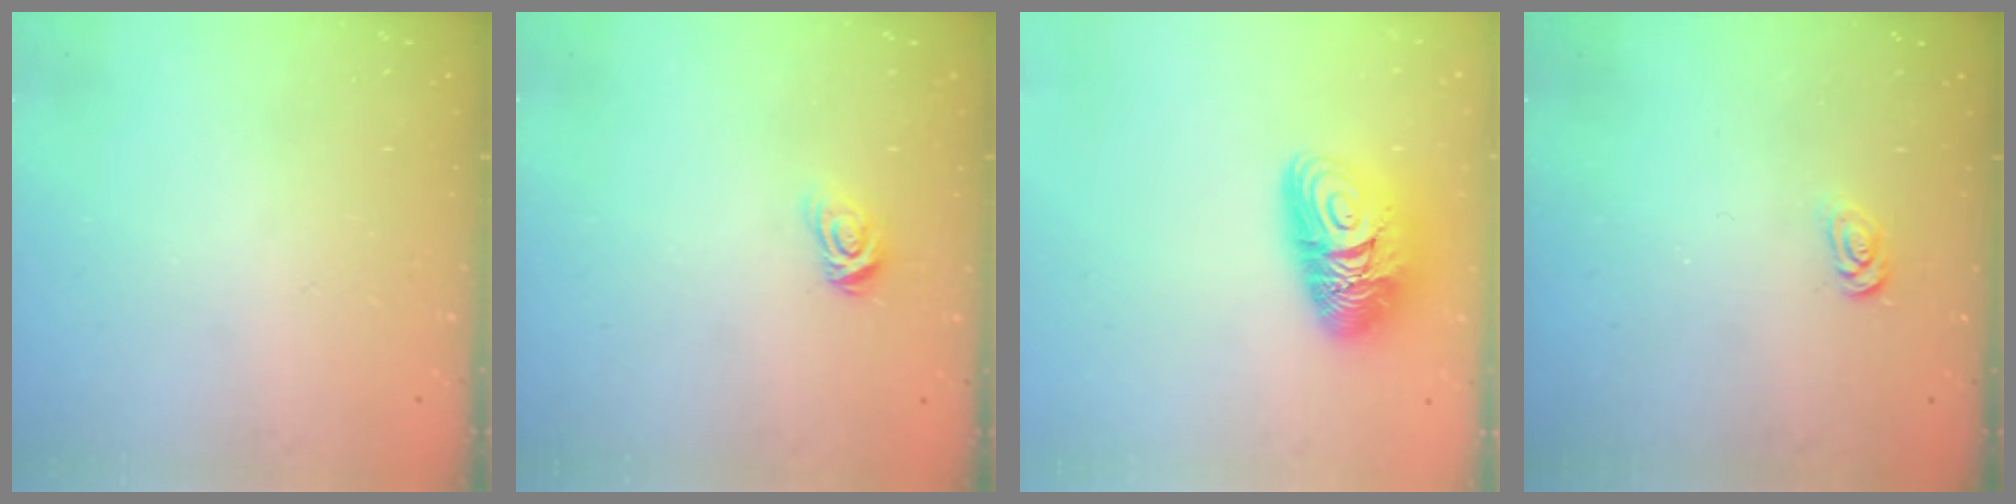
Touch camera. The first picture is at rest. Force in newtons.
{"total": 5.5, "press": 5.5, "slide": 0.4}
{"total": 12.3, "press": 12.2, "slide": 1.0}
{"total": 2.7, "press": 2.7, "slide": 0.3}